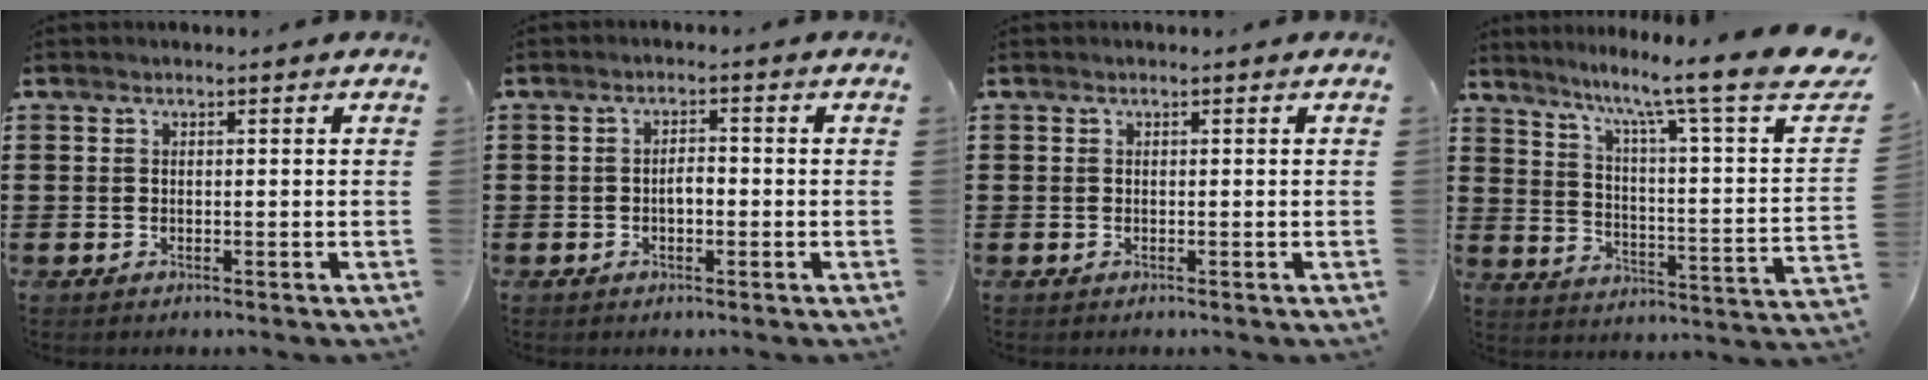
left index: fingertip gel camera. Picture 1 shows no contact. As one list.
[{"total": 2.0, "force": [-0.5, 0.7, 1.8], "torque": [-0.035, 0.003, -0.011]}, {"total": 0.0}, {"total": 9.6, "force": [7.1, -0.2, 6.5], "torque": [-0.135, -0.060, 0.102]}]